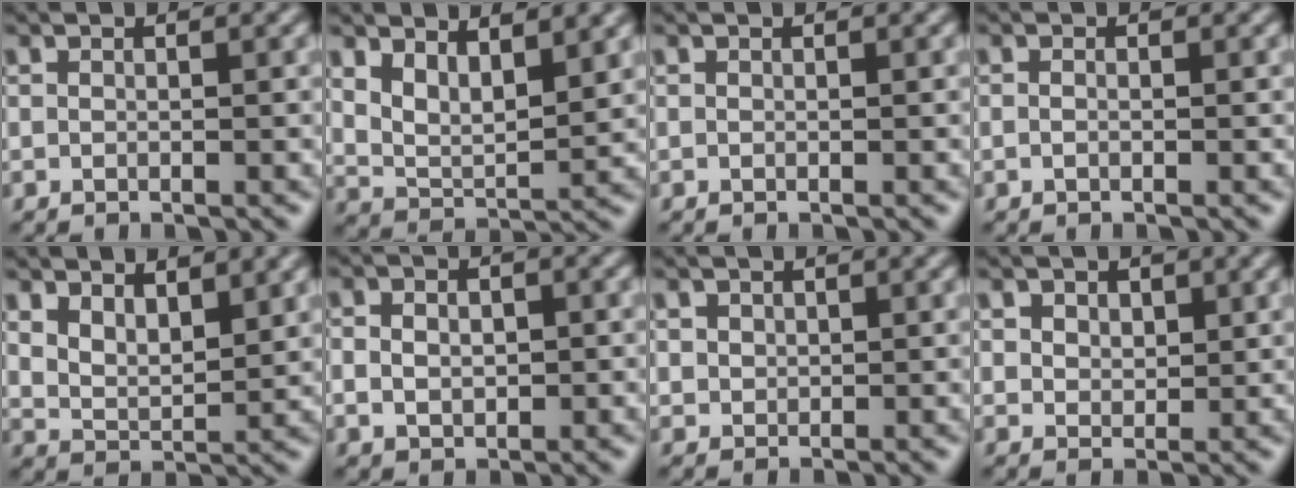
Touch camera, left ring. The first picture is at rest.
{"total": 4.3, "force": [2.3, 2.0, 3.1], "torque": [-0.069, -0.015, 0.049]}
{"total": 0.0}
{"total": 0.6, "force": [-0.2, 0.3, 0.5], "torque": [-0.009, -0.008, -0.002]}
{"total": 3.6, "force": [2.2, 1.7, 2.3], "torque": [-0.047, -0.009, 0.047]}
{"total": 3.6, "force": [0.1, 2.6, 2.4], "torque": [-0.030, 0.007, -0.005]}
{"total": 1.3, "force": [0.5, 1.2, 0.4], "torque": [-0.007, -0.004, 0.017]}
{"total": 2.9, "force": [1.5, 2.1, 1.3], "torque": [-0.034, 0.002, 0.021]}